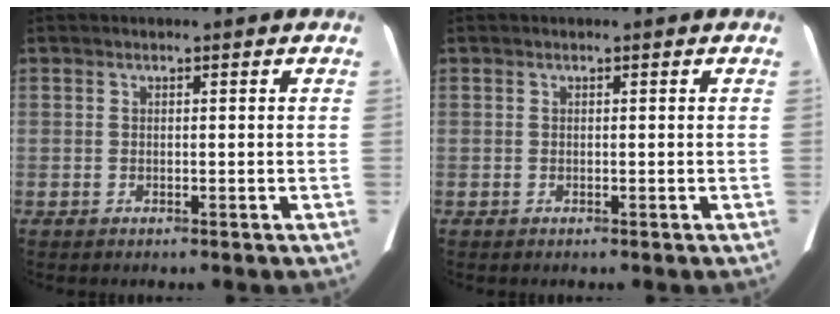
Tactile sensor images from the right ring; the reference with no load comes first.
{"total": 0.0}